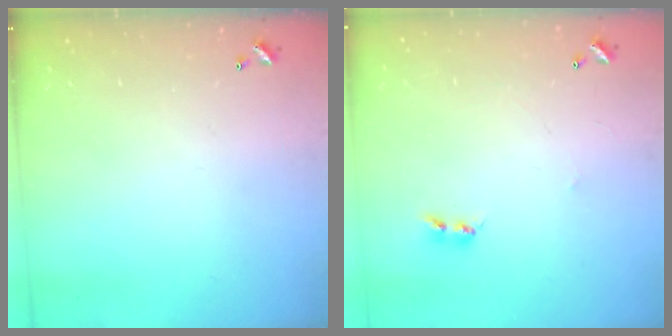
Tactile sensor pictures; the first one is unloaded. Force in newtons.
{"total": 2.2, "press": 2.2, "slide": 0.4}